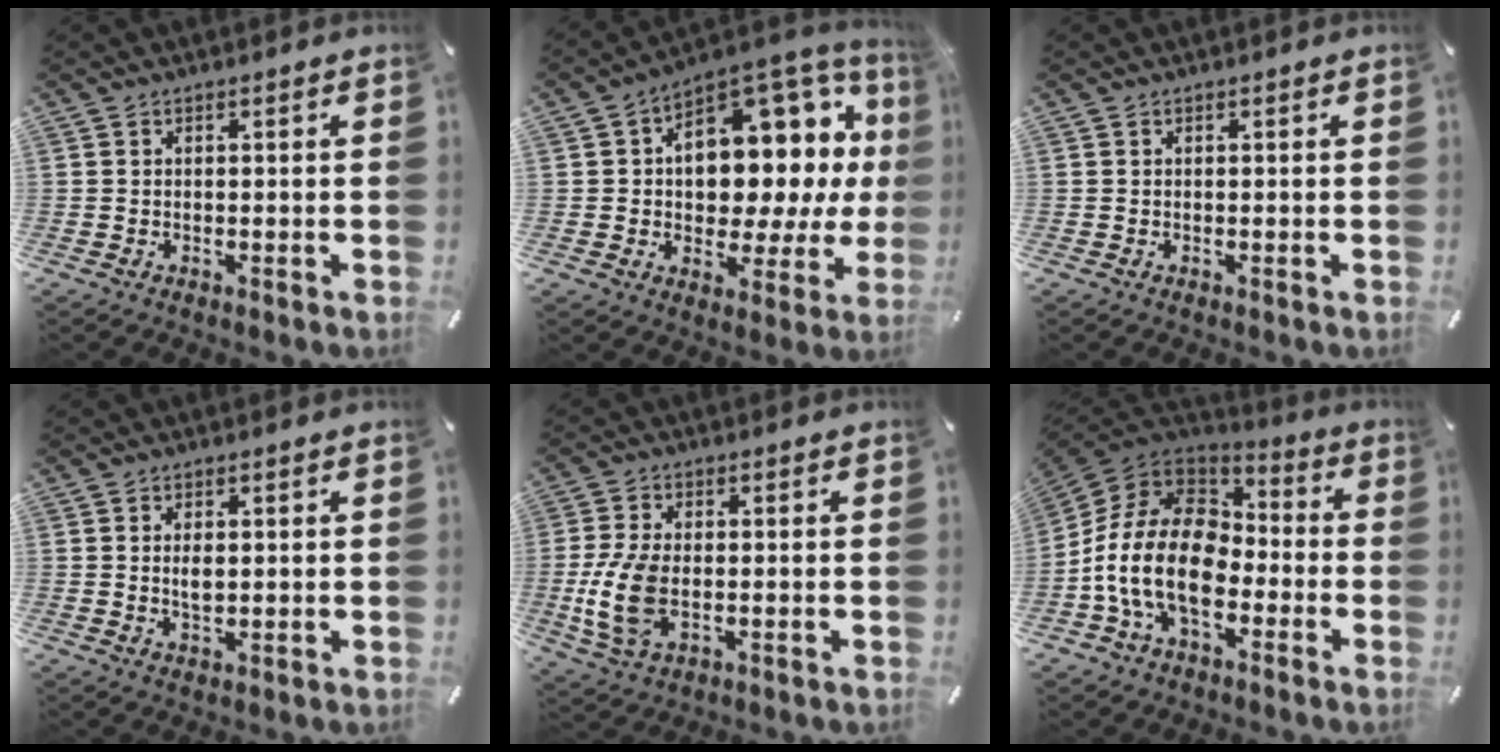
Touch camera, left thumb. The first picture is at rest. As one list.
[{"total": 13.5, "force": [3.2, 9.4, 9.2], "torque": [-0.097, -0.060, 0.050]}, {"total": 0.0}, {"total": 3.1, "force": [0.4, 1.7, 2.5], "torque": [-0.053, -0.001, 0.001]}, {"total": 10.1, "force": [-1.5, 6.1, 8.0], "torque": [-0.179, -0.005, -0.024]}, {"total": 18.7, "force": [-5.8, 12.2, 12.9], "torque": [-0.272, 0.032, -0.102]}]